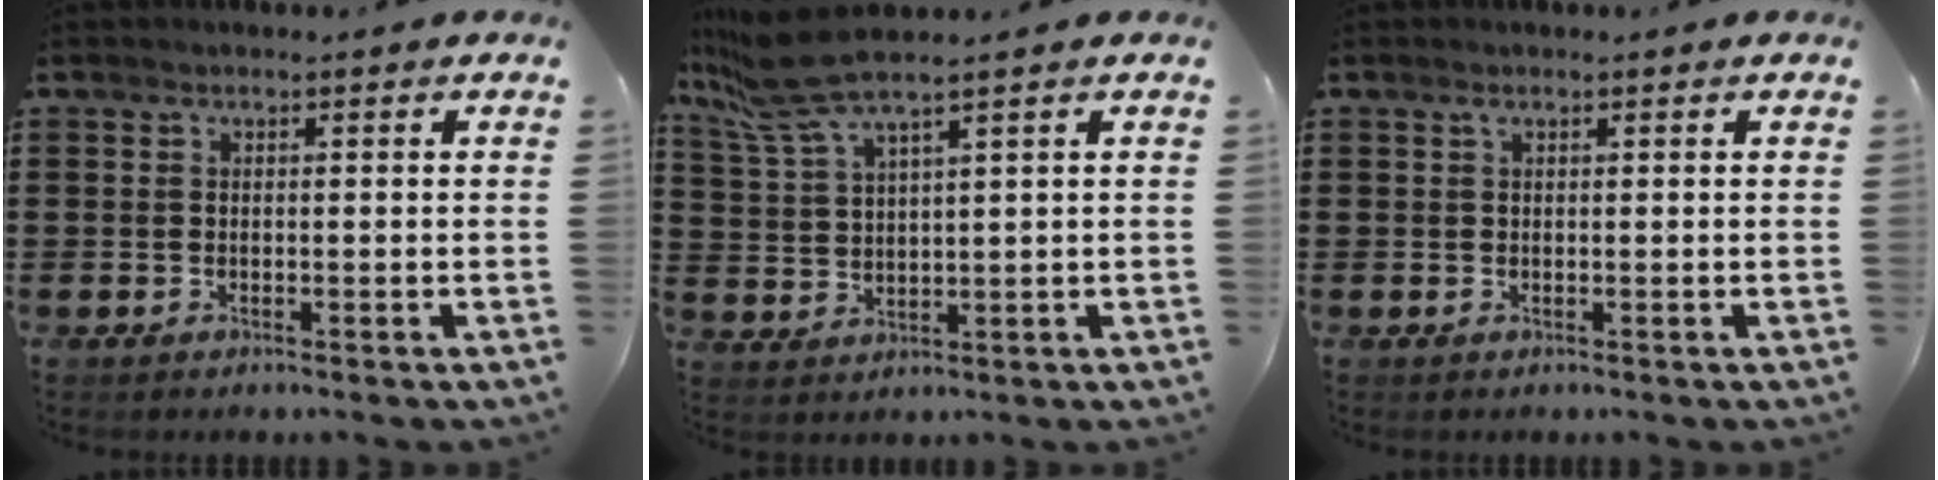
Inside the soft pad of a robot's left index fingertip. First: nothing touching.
{"total": 7.4, "force": [5.5, 0.7, 4.9], "torque": [-0.129, -0.015, 0.097]}
{"total": 0.9, "force": [0.5, 0.2, 0.7], "torque": [-0.015, 0.002, 0.009]}